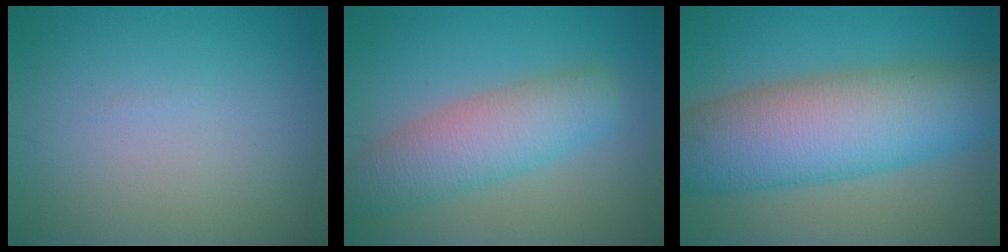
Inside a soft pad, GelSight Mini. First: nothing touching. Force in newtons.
{"total": 5.9, "press": 5.9, "slide": 0.3}
{"total": 11.6, "press": 11.6, "slide": 0.1}